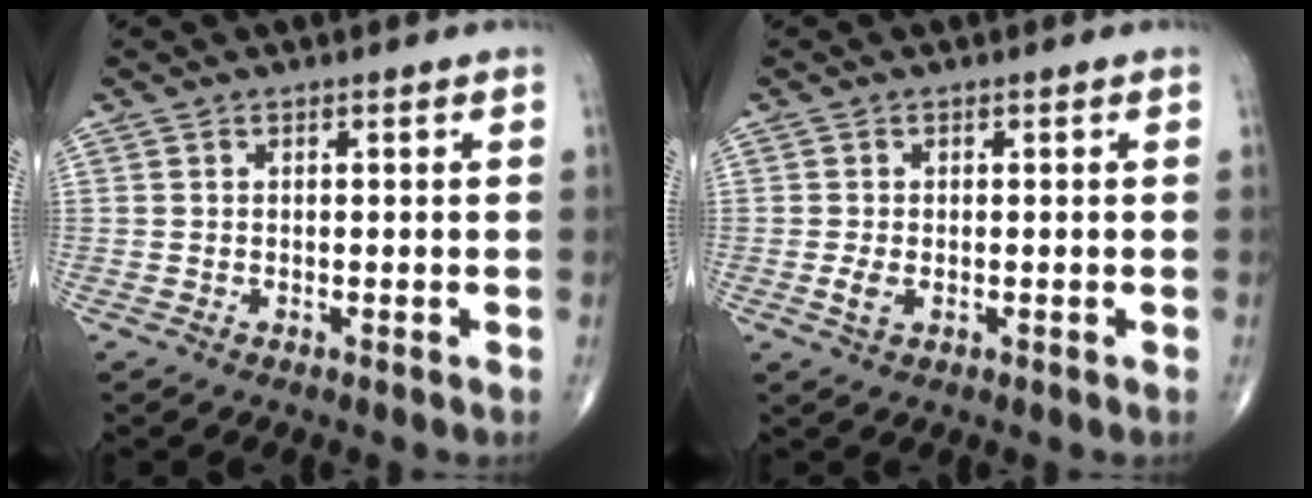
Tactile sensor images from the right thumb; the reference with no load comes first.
{"total": 2.0, "force": [-0.3, 1.1, 1.6], "torque": [-0.036, -0.003, -0.008]}